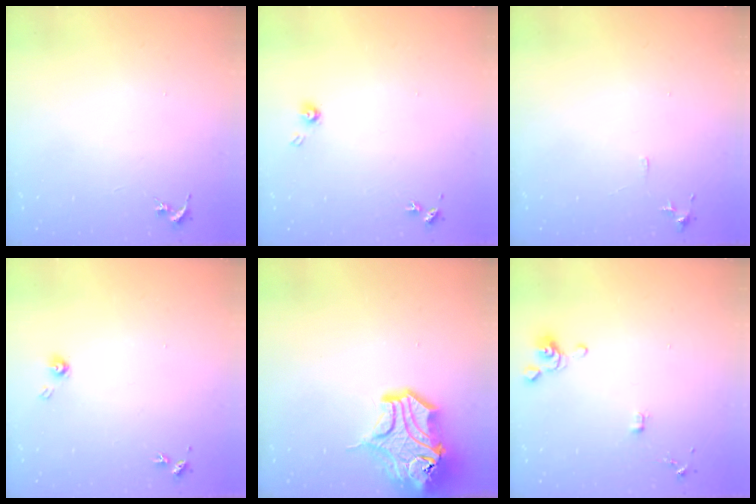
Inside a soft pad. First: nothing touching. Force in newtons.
{"total": 3.9, "press": 3.8, "slide": 0.4}
{"total": 5.7, "press": 5.6, "slide": 0.6}
{"total": 4.1, "press": 4.1, "slide": 0.4}
{"total": 16.7, "press": 16.5, "slide": 2.5}
{"total": 4.0, "press": 3.9, "slide": 0.9}